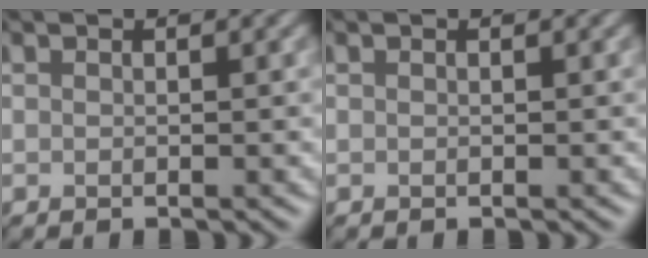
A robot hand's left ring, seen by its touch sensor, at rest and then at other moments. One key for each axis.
{"total": 0.0}